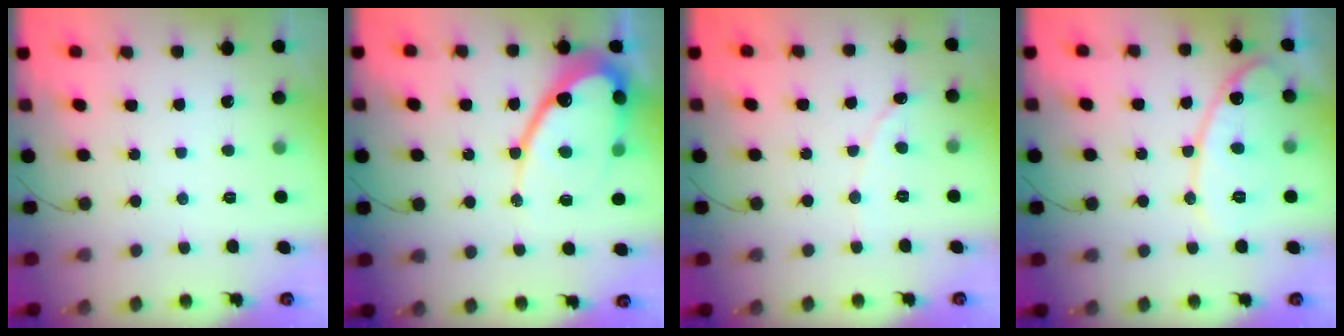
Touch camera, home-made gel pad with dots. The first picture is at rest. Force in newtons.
{"total": 16.8, "press": 16.8, "slide": 1.0}
{"total": 1.0, "press": 1.0, "slide": 0.1}
{"total": 13.1, "press": 13.1, "slide": 1.3}